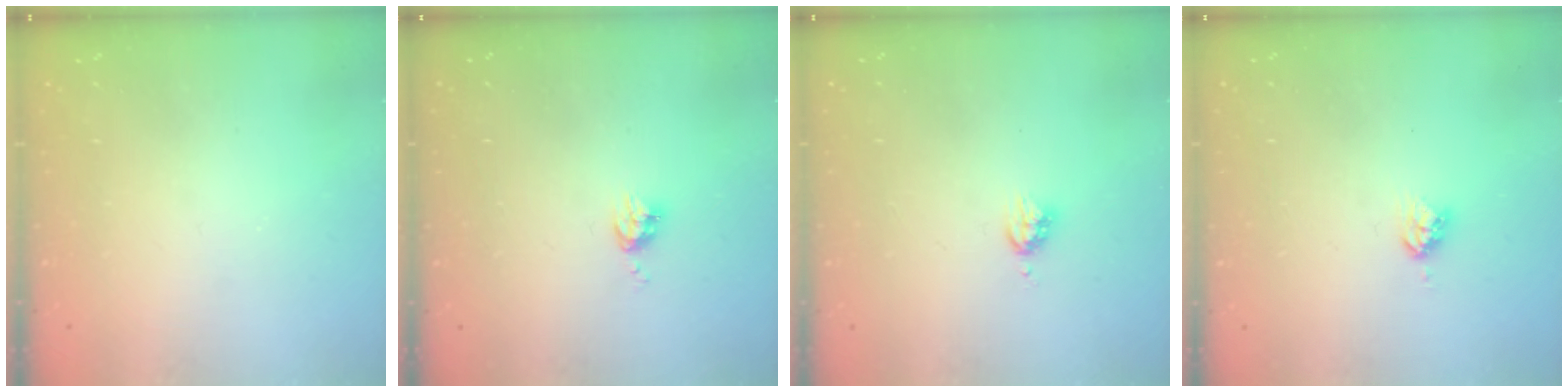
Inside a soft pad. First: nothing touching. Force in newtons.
{"total": 4.2, "press": 4.1, "slide": 0.6}
{"total": 4.2, "press": 4.2, "slide": 0.6}
{"total": 4.4, "press": 4.3, "slide": 0.6}